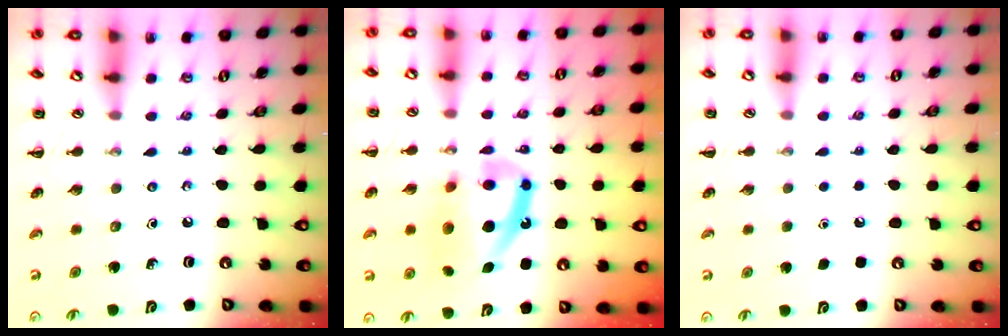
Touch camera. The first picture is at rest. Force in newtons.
{"total": 15.0, "press": 14.4, "slide": 4.1}
{"total": 1.8, "press": 1.7, "slide": 0.1}